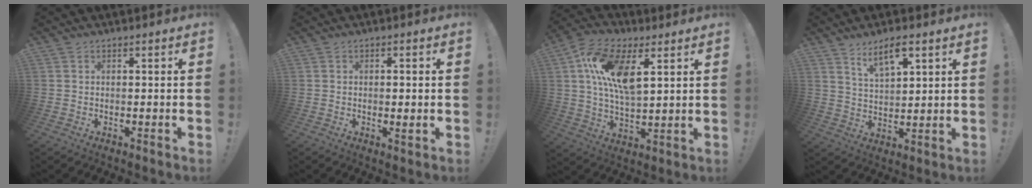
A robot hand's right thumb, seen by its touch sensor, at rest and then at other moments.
{"total": 1.6, "force": [0.1, 0.3, 1.5], "torque": [-0.012, -0.005, -0.002]}
{"total": 15.6, "force": [6.2, 7.3, 12.3], "torque": [-0.232, -0.010, 0.110]}
{"total": 7.7, "force": [5.3, 2.7, 4.9], "torque": [-0.075, -0.029, 0.091]}